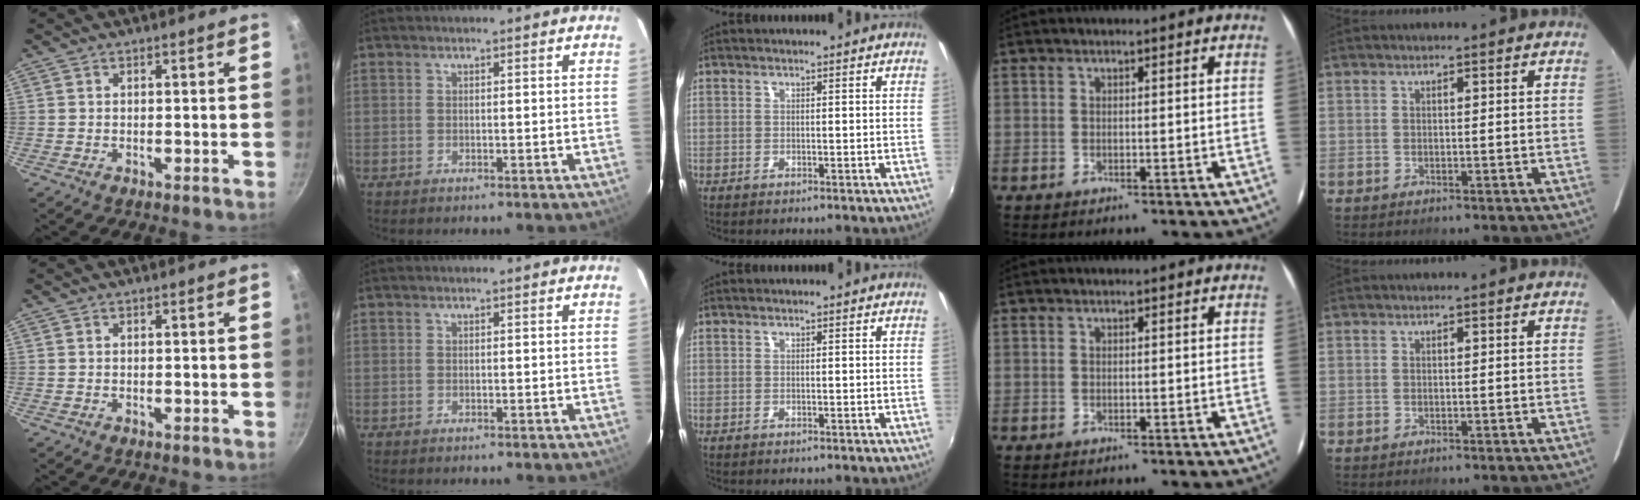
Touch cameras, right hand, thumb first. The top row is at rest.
{}